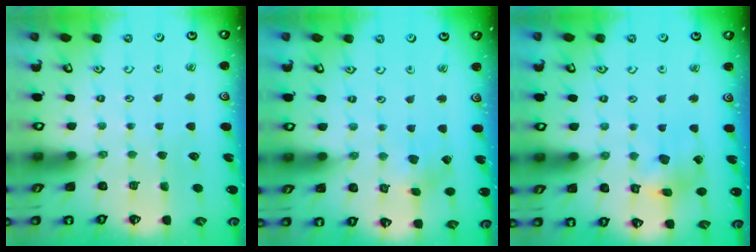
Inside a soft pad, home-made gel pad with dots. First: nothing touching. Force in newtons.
{"total": 2.4, "press": 2.4, "slide": 0.2}
{"total": 8.7, "press": 8.7, "slide": 0.9}